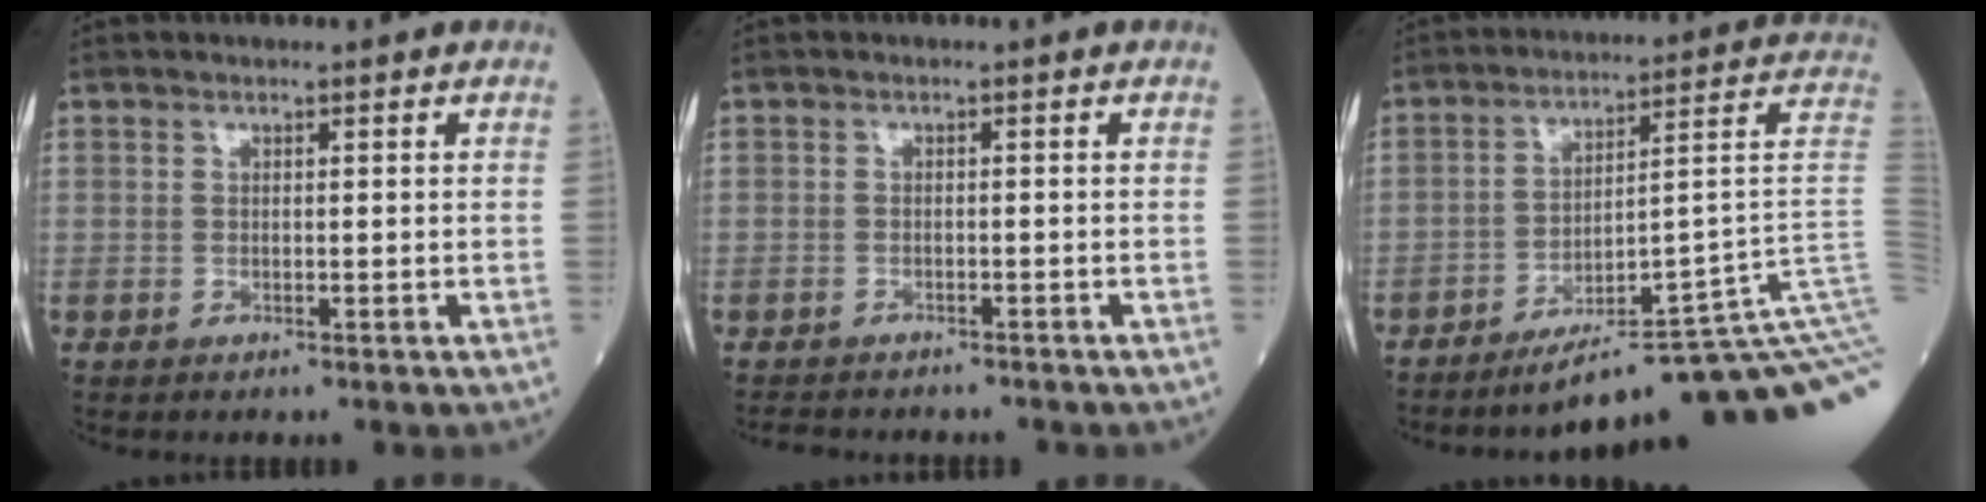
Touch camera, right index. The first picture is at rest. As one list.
[{"total": 5.2, "force": [-4.6, 1.9, 1.4], "torque": [-0.021, -0.005, -0.066]}, {"total": 21.3, "force": [-13.4, -1.4, 16.5], "torque": [-0.101, 0.045, -0.189]}]